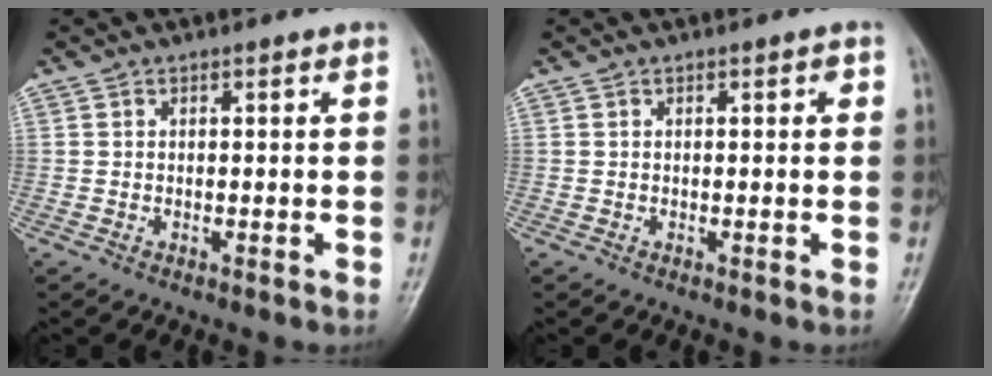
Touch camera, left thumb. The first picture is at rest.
{"total": 0.8, "force": [0.2, 0.4, 0.7], "torque": [-0.006, 0.002, 0.002]}